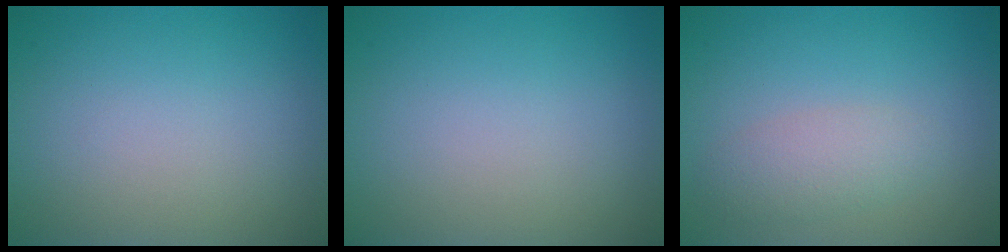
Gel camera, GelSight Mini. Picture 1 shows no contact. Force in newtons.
{"total": 0.0}
{"total": 2.4, "press": 2.4, "slide": 0.1}